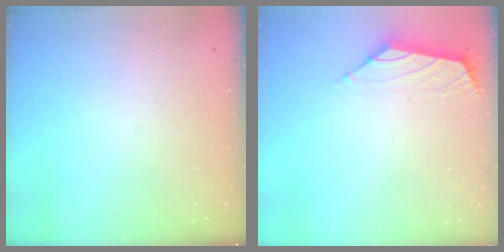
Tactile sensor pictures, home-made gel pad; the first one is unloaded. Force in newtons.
{"total": 1.6, "press": 1.4, "slide": 0.6}